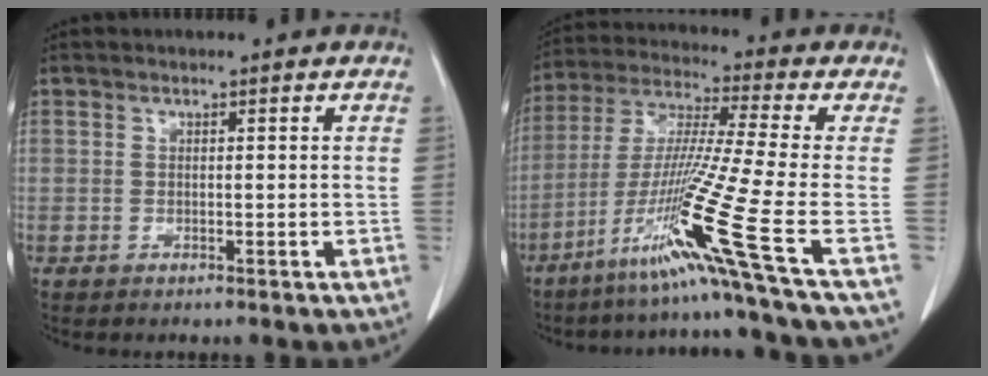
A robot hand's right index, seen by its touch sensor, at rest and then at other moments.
{"total": 16.5, "force": [-8.3, -3.8, 13.8], "torque": [-0.273, -0.028, -0.155]}